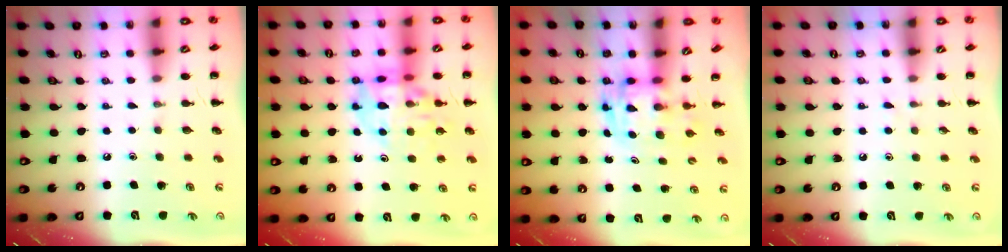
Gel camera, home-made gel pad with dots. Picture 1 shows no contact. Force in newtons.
{"total": 14.1, "press": 13.7, "slide": 3.1}
{"total": 2.8, "press": 2.7, "slide": 0.5}
{"total": 2.9, "press": 2.6, "slide": 1.4}